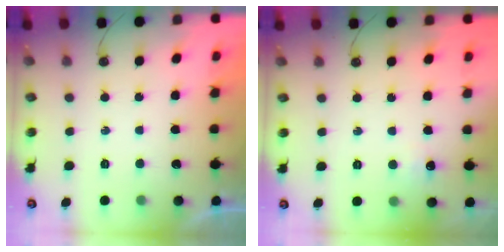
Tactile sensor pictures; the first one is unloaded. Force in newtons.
{"total": 5.0, "press": 5.0, "slide": 0.6}